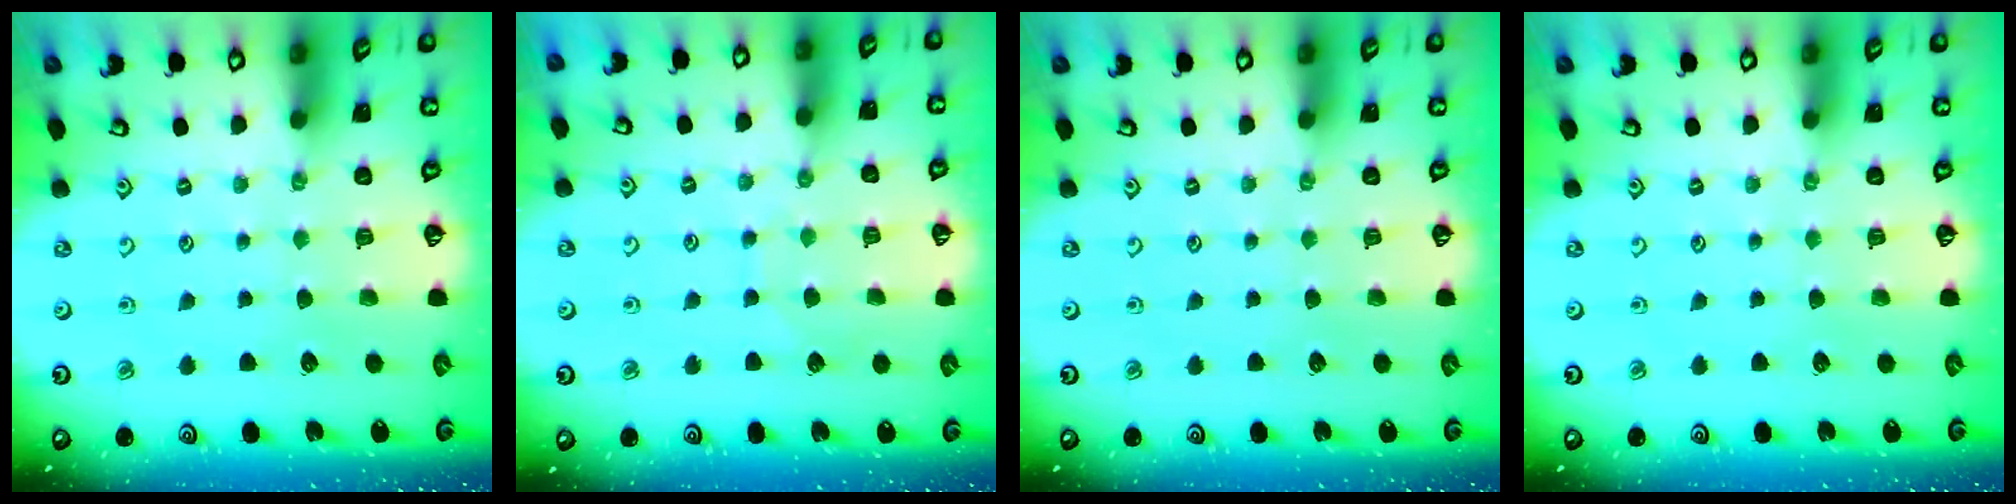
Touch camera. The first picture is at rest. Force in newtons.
{"total": 5.0, "press": 5.0, "slide": 0.5}
{"total": 0.0}
{"total": 0.0}